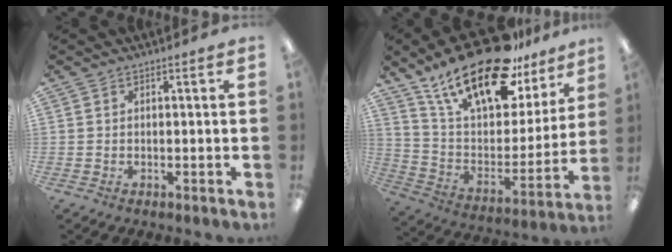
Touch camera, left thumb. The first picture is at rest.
{"total": 25.1, "force": [18.7, 9.2, 14.0], "torque": [-0.237, -0.116, 0.323]}